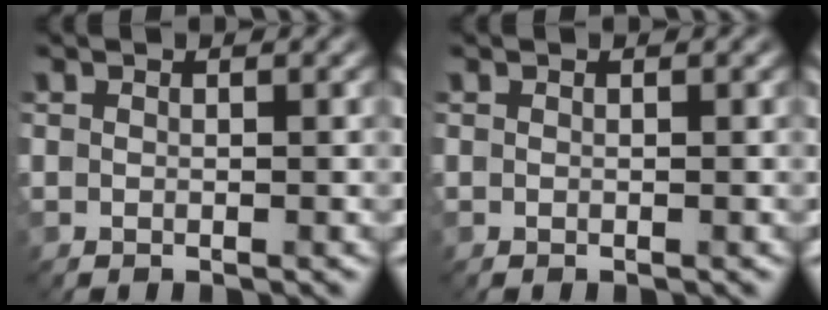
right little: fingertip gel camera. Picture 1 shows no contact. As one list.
[{"total": 0.0}]